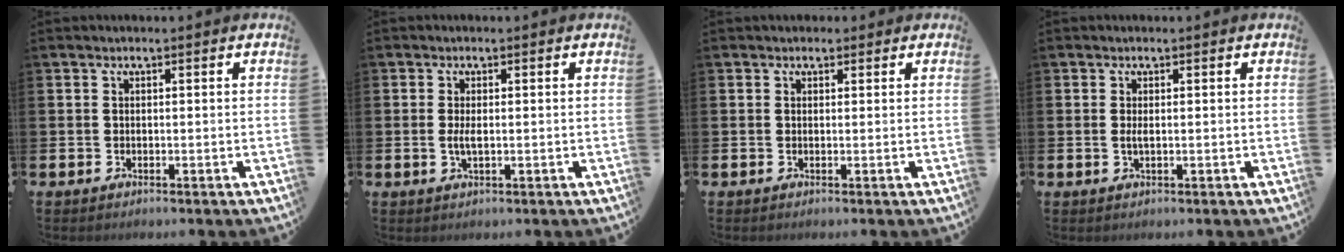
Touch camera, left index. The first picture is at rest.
{"total": 1.7, "force": [-0.1, 0.6, 1.6], "torque": [-0.028, 0.001, -0.003]}
{"total": 1.1, "force": [0.8, 0.8, 0.0], "torque": [0.008, 0.006, 0.012]}
{"total": 1.0, "force": [0.0, 0.2, 0.9], "torque": [-0.015, 0.000, -0.001]}